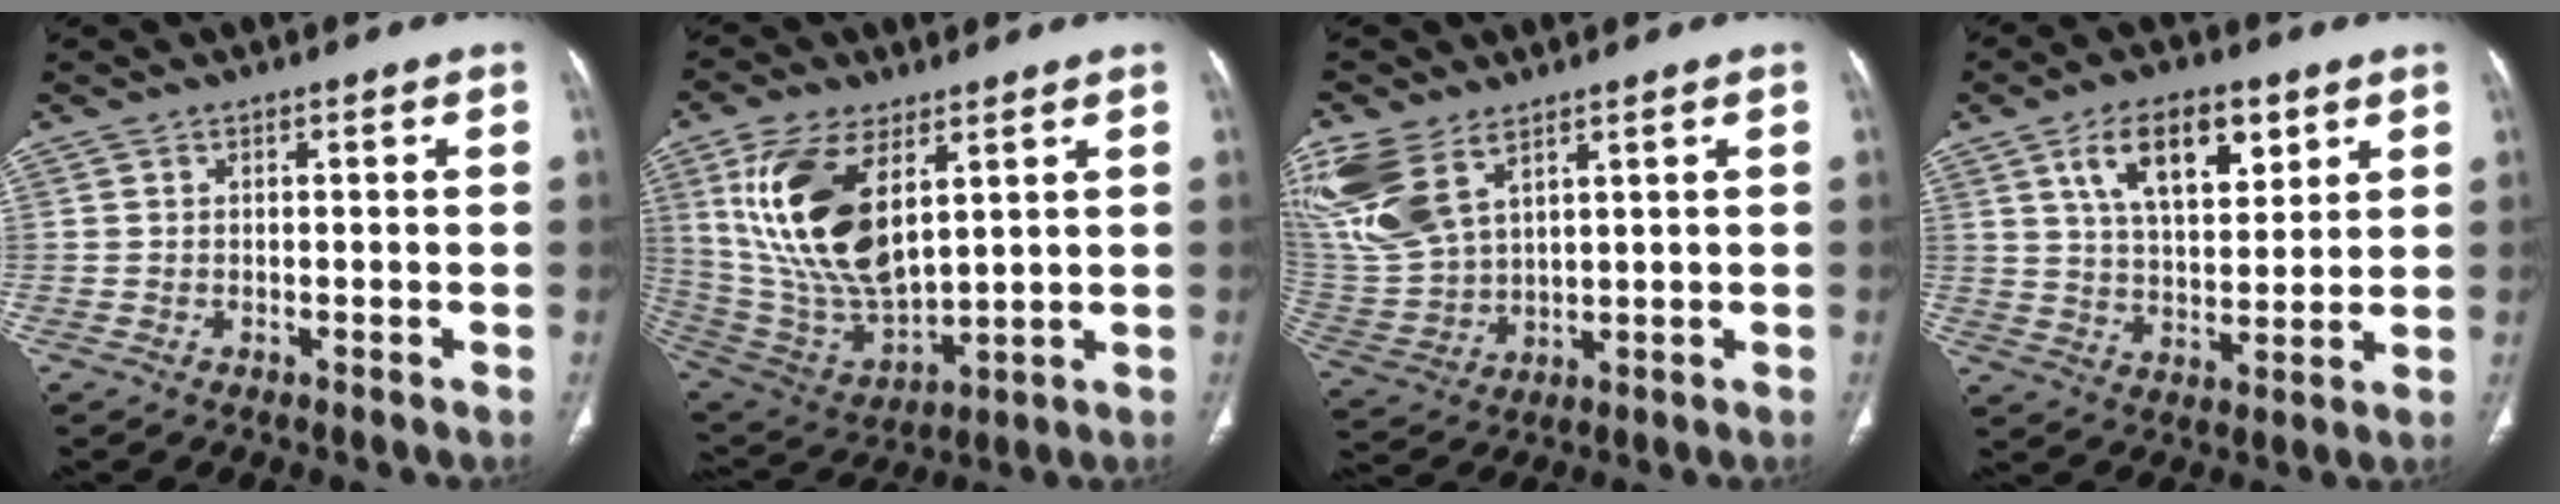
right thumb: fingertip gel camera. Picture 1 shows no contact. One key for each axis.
{"total": 19.8, "fx": 7.1, "fy": 9.7, "fz": 15.7, "tx": -0.296, "ty": -0.029, "tz": 0.149}
{"total": 16.2, "fx": 8.8, "fy": 9.0, "fz": 10.2, "tx": -0.243, "ty": -0.019, "tz": 0.193}
{"total": 13.8, "fx": 6.5, "fy": 6.9, "fz": 10.0, "tx": -0.138, "ty": -0.023, "tz": 0.116}